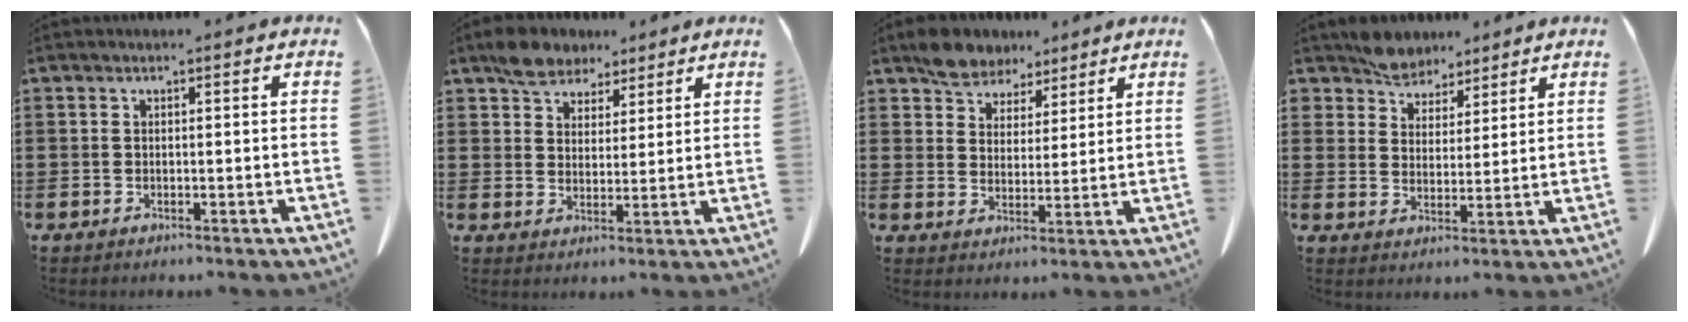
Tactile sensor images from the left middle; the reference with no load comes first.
{"total": 5.7, "force": [4.6, 3.1, 1.1], "torque": [-0.043, 0.003, 0.089]}
{"total": 5.7, "force": [5.0, 2.7, 0.8], "torque": [-0.039, -0.006, 0.096]}
{"total": 5.4, "force": [5.0, 1.9, 0.0], "torque": [-0.025, -0.014, 0.095]}